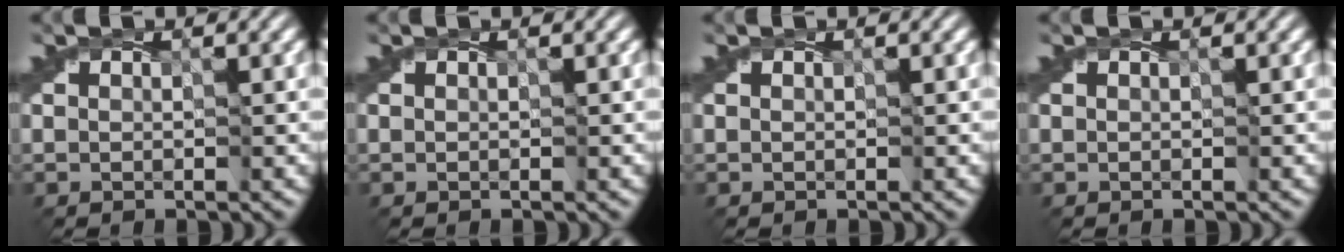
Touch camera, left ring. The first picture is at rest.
{"total": 0.0}
{"total": 0.0}
{"total": 0.0}